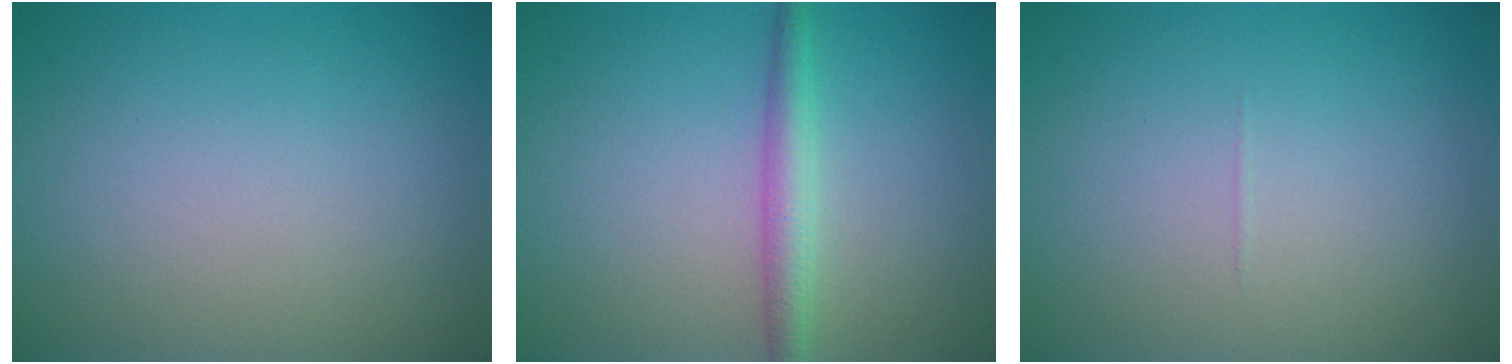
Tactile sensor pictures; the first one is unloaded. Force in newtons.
{"total": 2.6, "press": 2.6, "slide": 0.1}
{"total": 0.0}